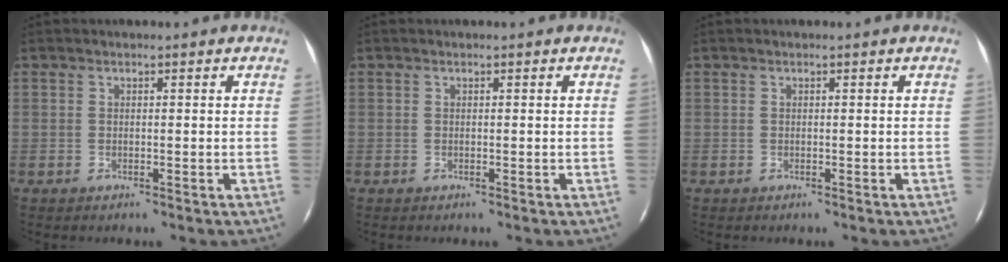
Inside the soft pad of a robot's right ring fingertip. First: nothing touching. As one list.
[{"total": 0.0}, {"total": 0.0}]